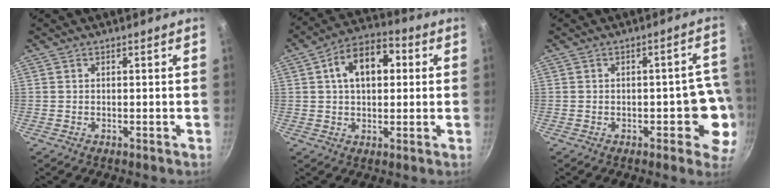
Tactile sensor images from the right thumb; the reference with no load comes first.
{"total": 12.1, "force": [2.7, 7.6, 9.1], "torque": [-0.112, 0.024, 0.030]}
{"total": 8.0, "force": [-2.3, 4.4, 6.3], "torque": [-0.005, 0.027, -0.026]}